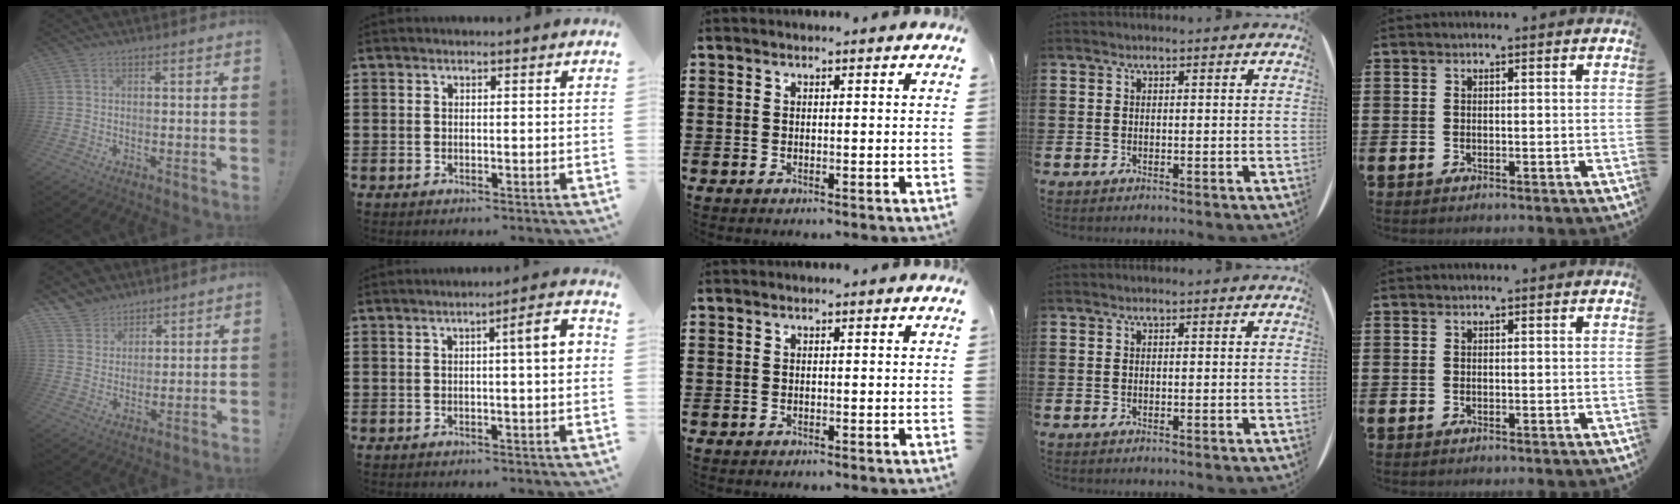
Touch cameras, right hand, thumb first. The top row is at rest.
{"thumb": {"total": 7.3, "force": [5.8, 4.4, 0.6], "torque": [-0.017, -0.044, 0.117]}, "index": {"total": 5.0, "force": [0.5, 0.4, 5.0], "torque": [-0.074, -0.006, 0.001]}}